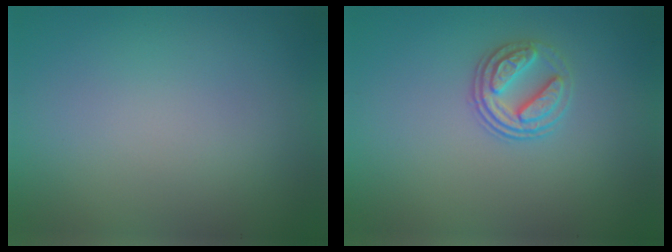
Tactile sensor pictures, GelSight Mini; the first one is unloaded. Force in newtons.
{"total": 2.7, "press": 2.5, "slide": 1.0}